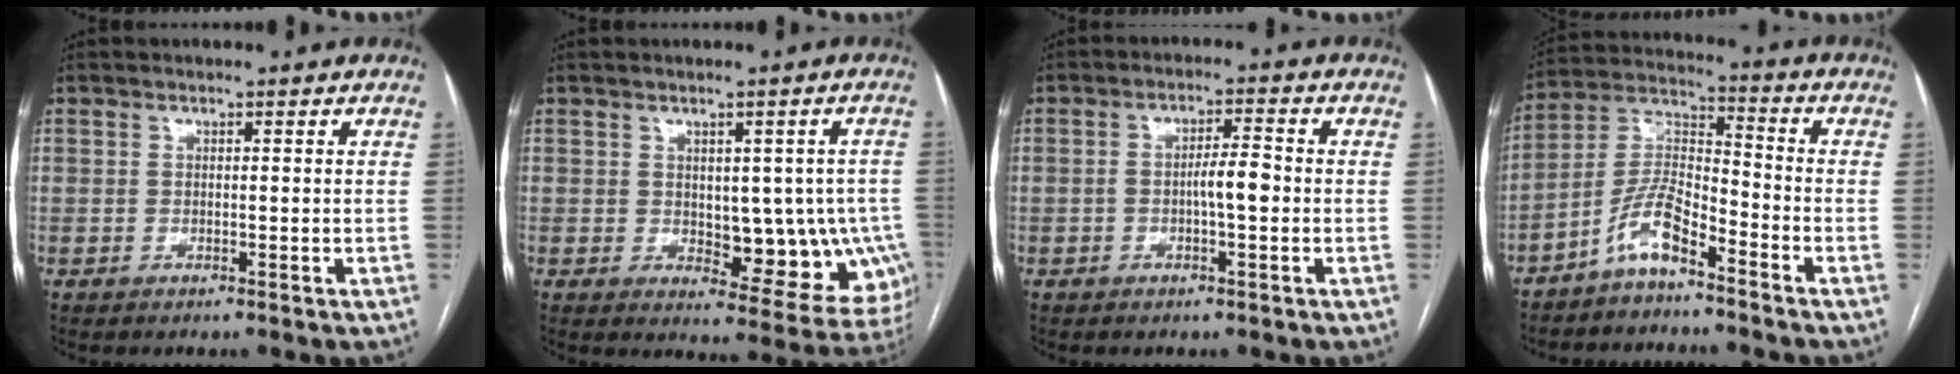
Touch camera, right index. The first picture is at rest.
{"total": 11.1, "force": [-1.3, 6.0, 9.2], "torque": [-0.085, 0.013, 0.001]}
{"total": 4.0, "force": [-0.8, 0.7, 3.8], "torque": [-0.063, 0.009, -0.012]}
{"total": 8.0, "force": [-5.5, 1.7, 5.5], "torque": [-0.126, 0.011, -0.114]}